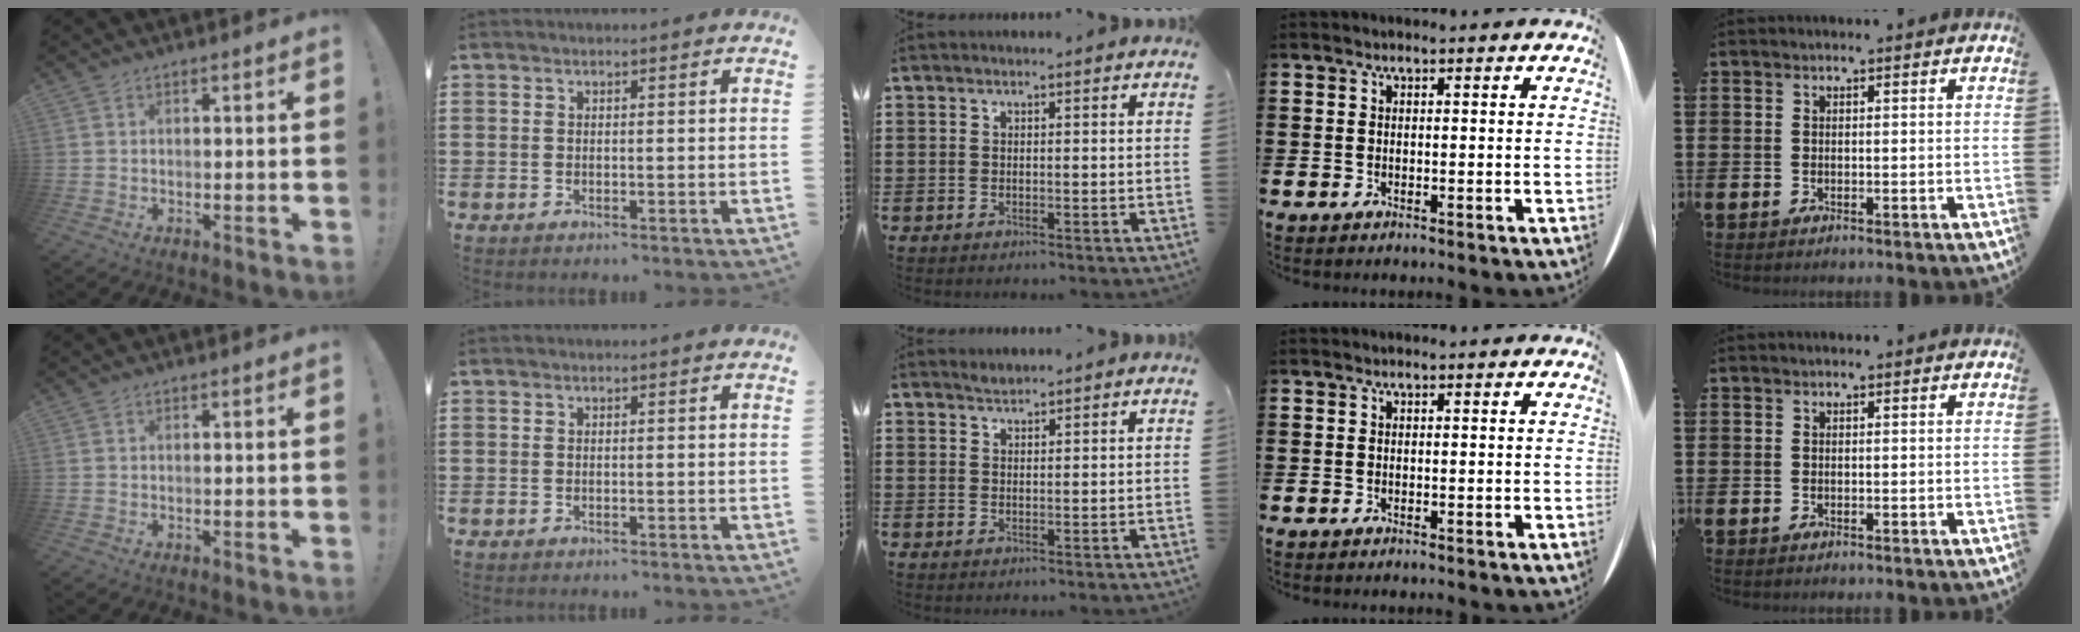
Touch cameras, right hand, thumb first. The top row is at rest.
{"middle": {"total": 1.3, "force": [1.3, 0.2, -0.2], "torque": [0.000, 0.000, 0.026]}}